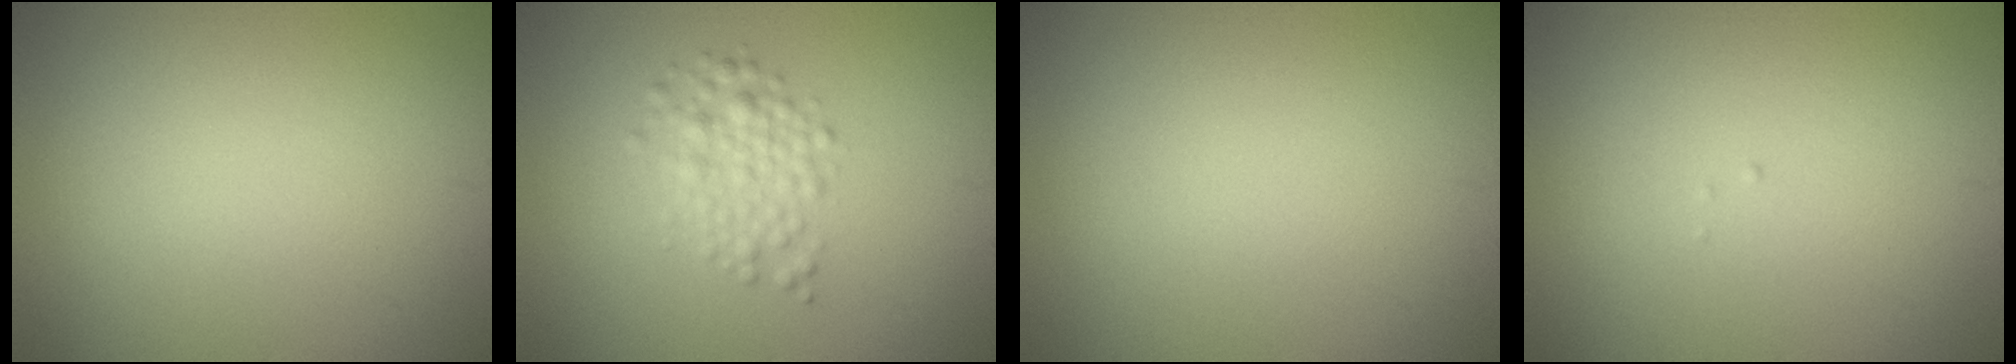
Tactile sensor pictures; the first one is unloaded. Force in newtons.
{"total": 2.6, "press": 2.5, "slide": 0.0}
{"total": 0.0}
{"total": 0.0}